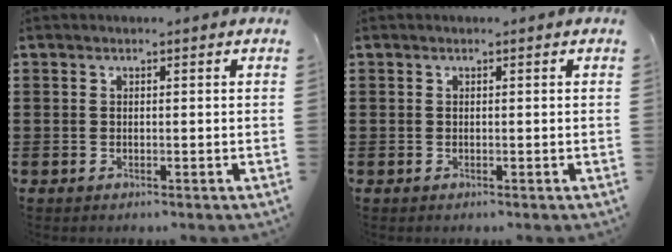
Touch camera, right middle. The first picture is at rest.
{"total": 0.0}